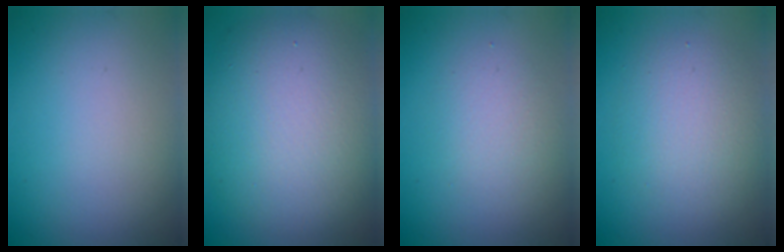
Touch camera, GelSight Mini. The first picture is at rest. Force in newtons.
{"total": 10.5, "press": 10.5, "slide": 0.5}
{"total": 2.4, "press": 2.4, "slide": 0.3}
{"total": 4.2, "press": 4.2, "slide": 0.3}